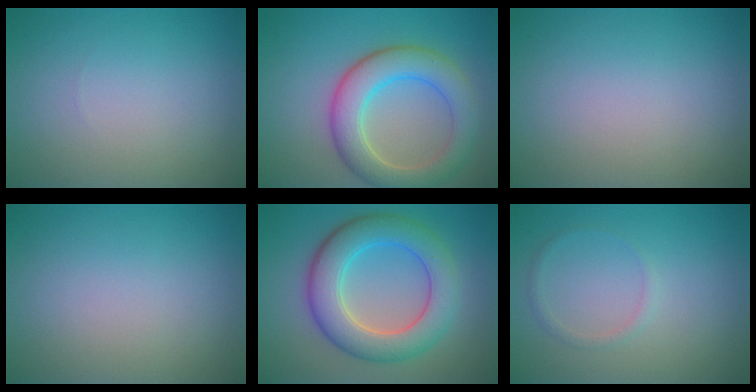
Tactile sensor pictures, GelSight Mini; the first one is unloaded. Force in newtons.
{"total": 6.5, "press": 6.5, "slide": 0.7}
{"total": 0.0}
{"total": 0.0}
{"total": 7.4, "press": 7.4, "slide": 0.1}
{"total": 0.9, "press": 0.9, "slide": 0.1}